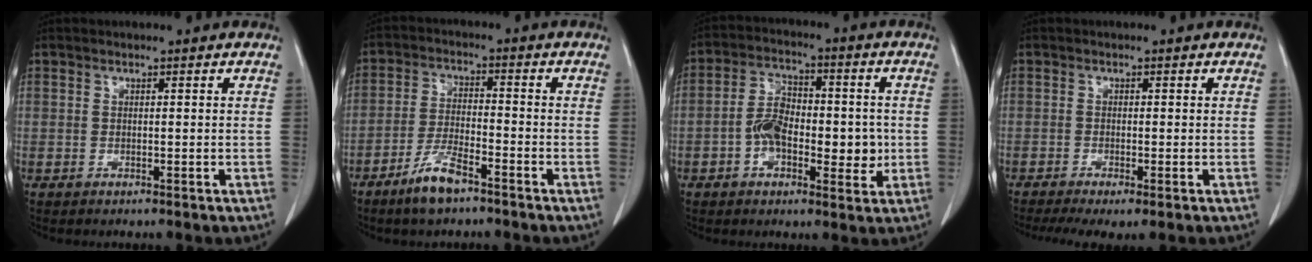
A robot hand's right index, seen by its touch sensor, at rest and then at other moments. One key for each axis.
{"total": 6.5, "fx": -4.6, "fy": 1.4, "fz": 4.4, "tx": -0.094, "ty": -0.005, "tz": -0.087}
{"total": 10.2, "fx": -1.7, "fy": 5.4, "fz": 8.5, "tx": -0.139, "ty": 0.020, "tz": -0.030}
{"total": 6.0, "fx": -4.0, "fy": 1.2, "fz": 4.2, "tx": -0.071, "ty": -0.015, "tz": -0.066}